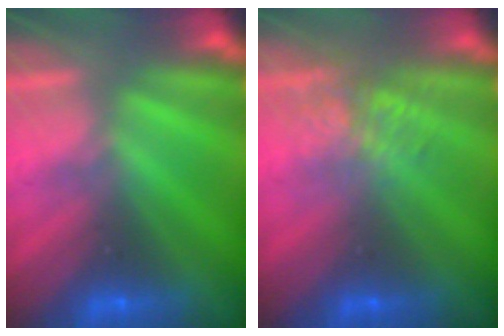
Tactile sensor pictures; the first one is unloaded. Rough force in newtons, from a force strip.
{"total": 3.1}